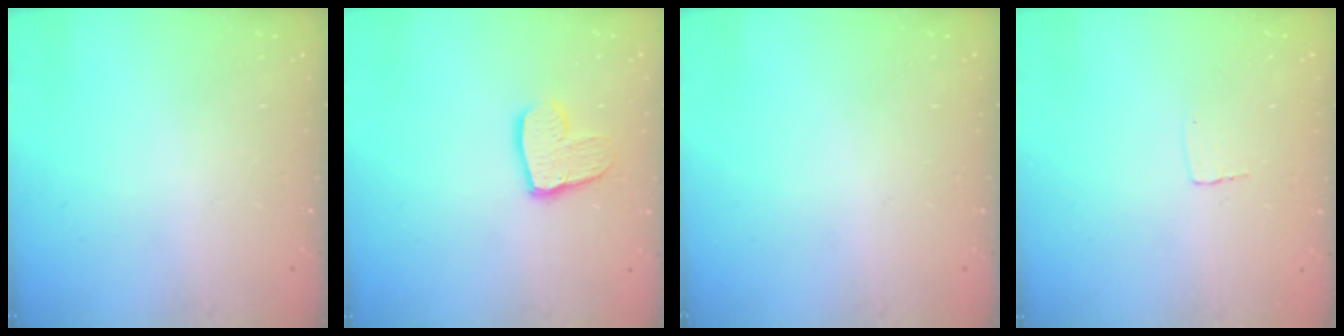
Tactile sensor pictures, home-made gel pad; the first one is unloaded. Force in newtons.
{"total": 11.4, "press": 11.4, "slide": 1.0}
{"total": 0.0}
{"total": 2.6, "press": 2.6, "slide": 0.1}